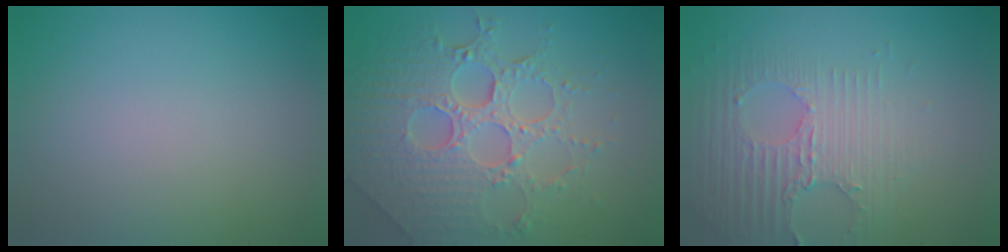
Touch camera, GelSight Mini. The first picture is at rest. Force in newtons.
{"total": 8.2, "press": 6.0, "slide": 5.6}
{"total": 3.5, "press": 3.4, "slide": 0.9}